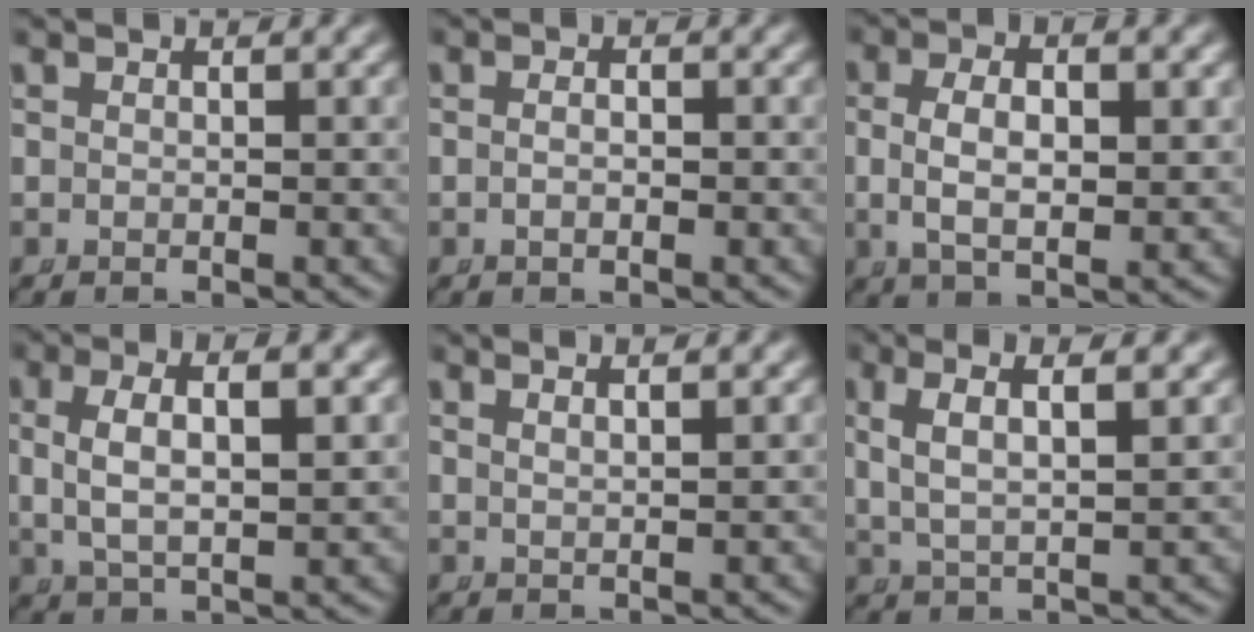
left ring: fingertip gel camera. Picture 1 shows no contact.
{"total": 1.1, "force": [-0.6, 0.2, 0.9], "torque": [-0.018, -0.005, -0.009]}
{"total": 4.9, "force": [0.3, 2.4, 4.3], "torque": [-0.082, -0.010, 0.016]}
{"total": 4.9, "force": [0.9, 2.4, 4.2], "torque": [-0.090, -0.003, 0.027]}
{"total": 2.2, "force": [1.8, -0.1, 1.2], "torque": [-0.017, 0.000, 0.034]}
{"total": 4.9, "force": [1.8, 2.1, 4.0], "torque": [-0.079, 0.006, 0.037]}